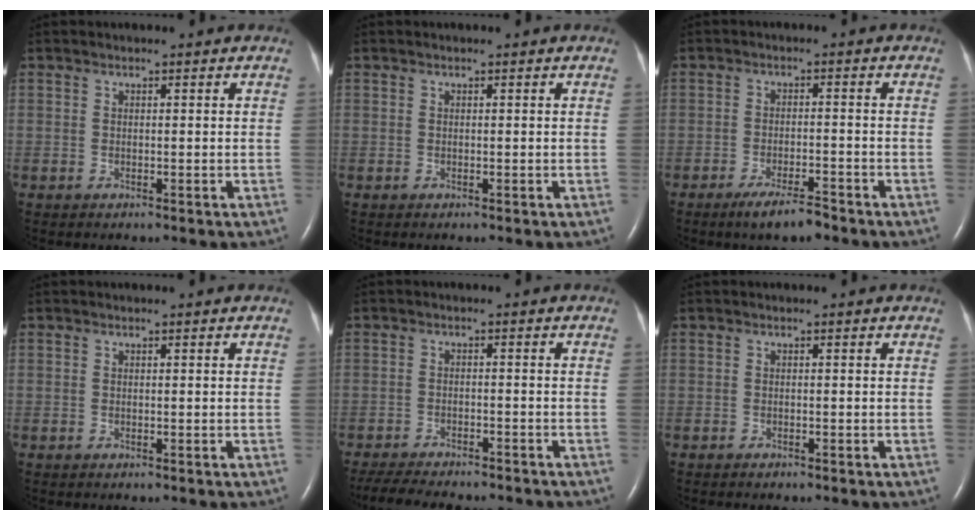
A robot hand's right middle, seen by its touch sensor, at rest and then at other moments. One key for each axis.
{"total": 0.0}
{"total": 4.8, "fx": -3.6, "fy": 0.6, "fz": 3.1, "tx": -0.059, "ty": -0.007, "tz": -0.064}
{"total": 0.0}
{"total": 13.1, "fx": -11.5, "fy": 2.7, "fz": 5.5, "tx": -0.102, "ty": -0.017, "tz": -0.160}
{"total": 0.5, "fx": -0.5, "fy": 0.1, "fz": 0.2, "tx": -0.011, "ty": -0.002, "tz": -0.008}